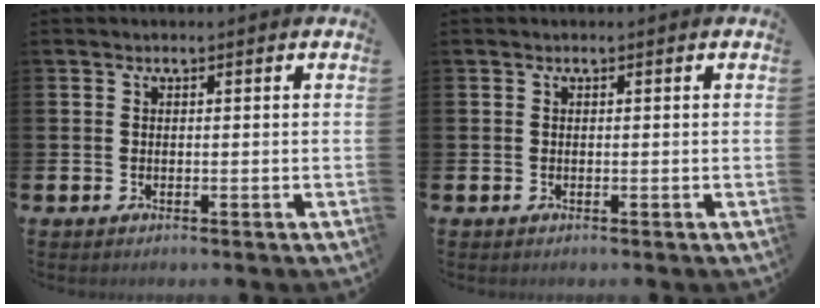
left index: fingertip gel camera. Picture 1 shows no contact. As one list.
[{"total": 0.0}]